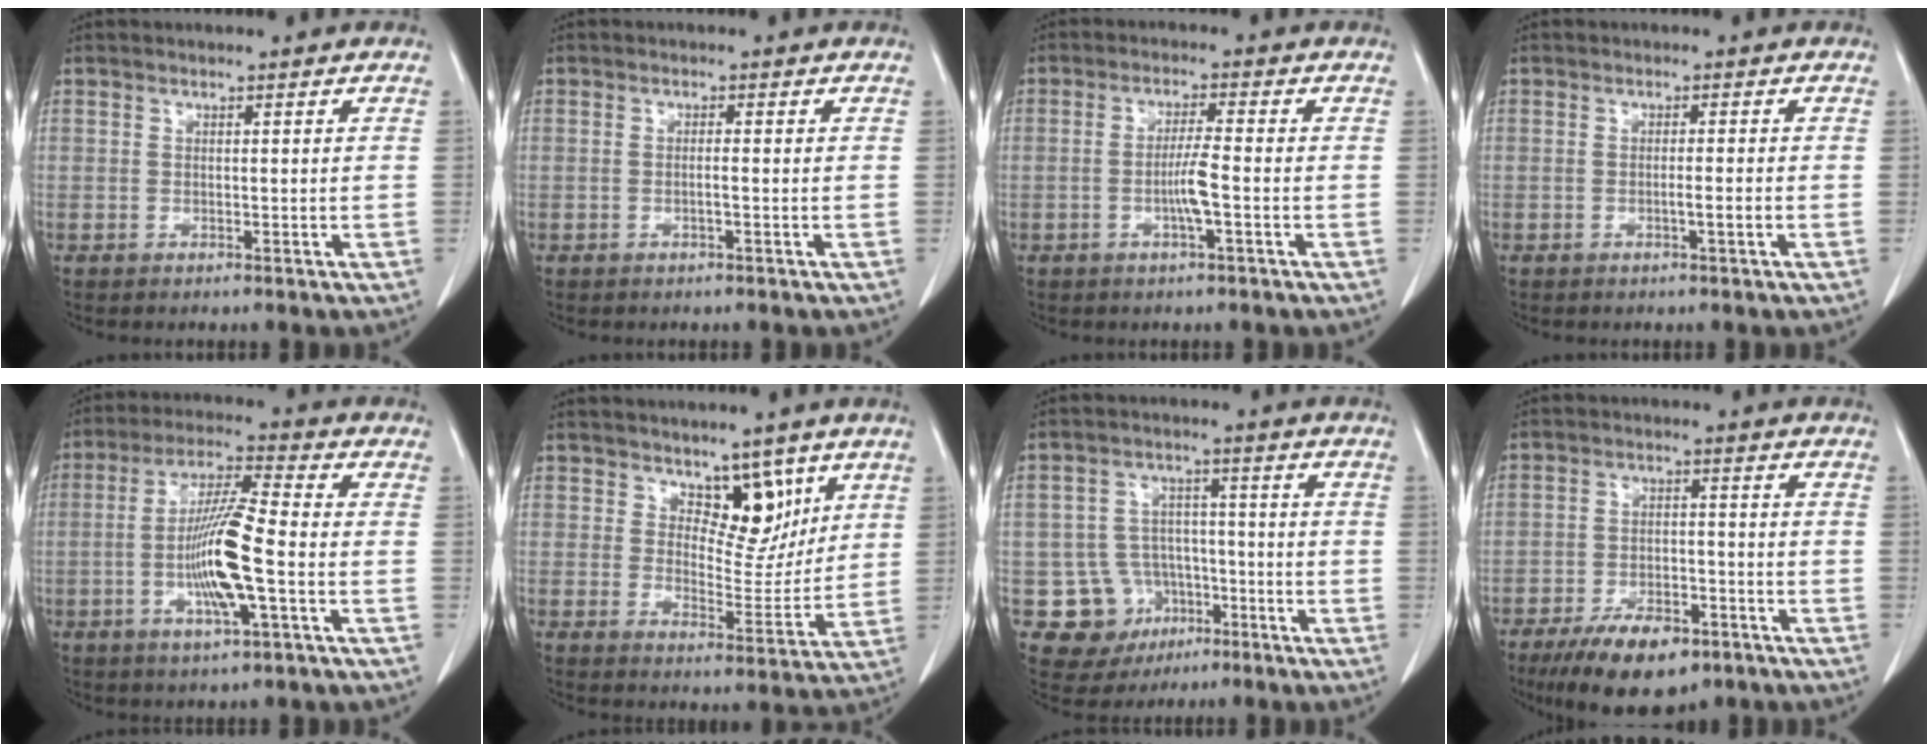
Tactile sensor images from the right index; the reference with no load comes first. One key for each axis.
{"total": 1.1, "fx": -0.3, "fy": -0.2, "fz": 1.0, "tx": -0.019, "ty": -0.001, "tz": -0.006}
{"total": 4.2, "fx": -1.1, "fy": -0.3, "fz": 4.0, "tx": -0.081, "ty": -0.003, "tz": -0.023}
{"total": 1.6, "fx": -0.6, "fy": -0.4, "fz": 1.4, "tx": -0.026, "ty": -0.002, "tz": -0.011}
{"total": 11.1, "fx": -2.4, "fy": 0.9, "fz": 10.8, "tx": -0.209, "ty": -0.004, "tz": -0.049}
{"total": 7.3, "fx": 4.2, "fy": 3.8, "fz": 4.6, "tx": -0.055, "ty": -0.007, "tz": 0.072}
{"total": 9.6, "fx": -3.6, "fy": 8.7, "fz": 1.8, "tx": -0.033, "ty": 0.020, "tz": -0.043}
{"total": 11.2, "fx": -7.5, "fy": 4.7, "fz": 6.9, "tx": -0.110, "ty": -0.006, "tz": -0.122}